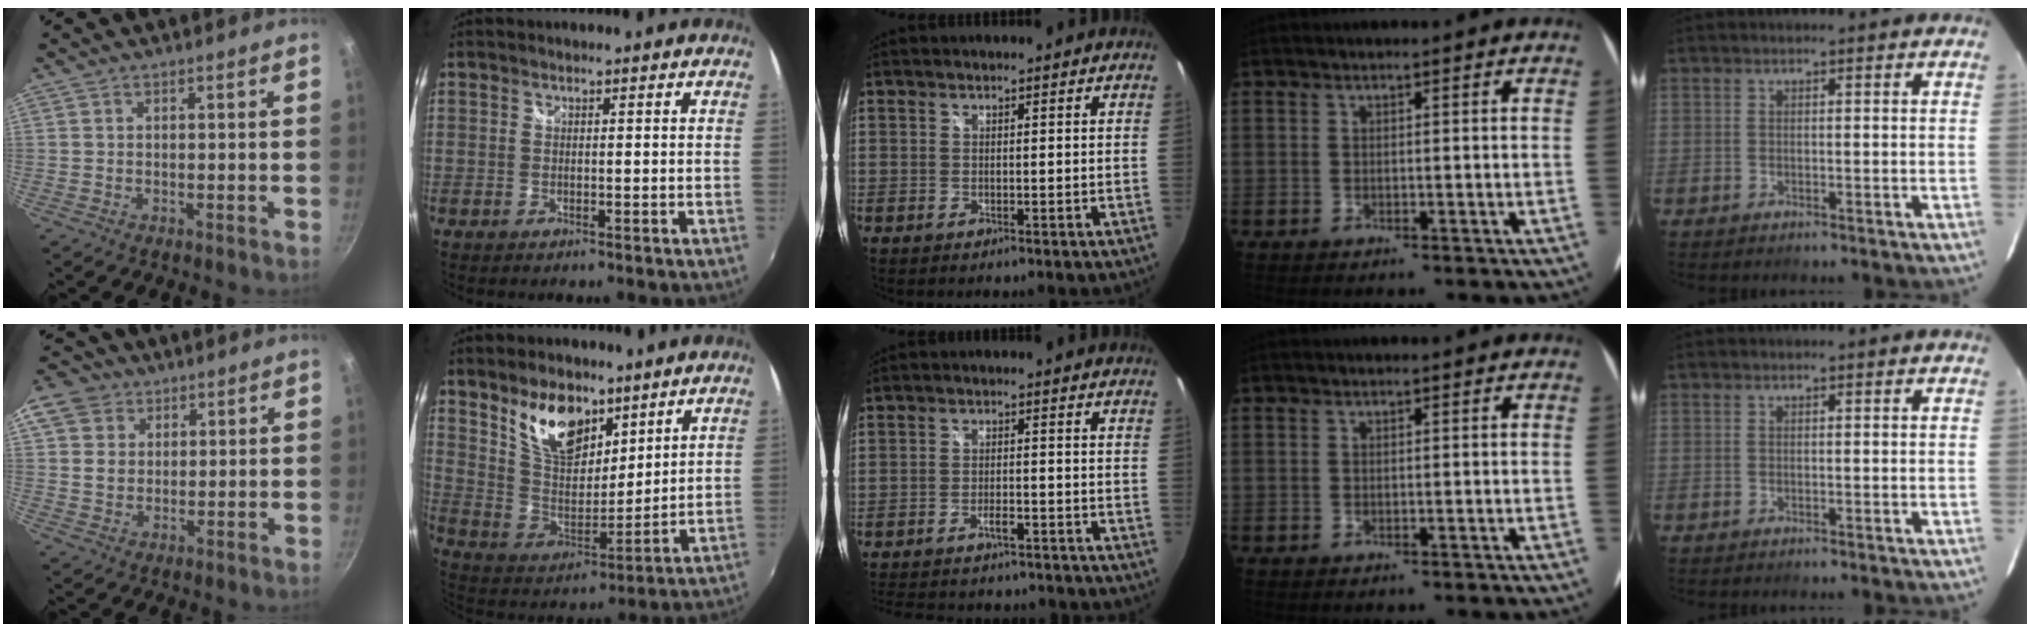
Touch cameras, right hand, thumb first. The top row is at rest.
{"thumb": {"total": 9.0, "force": [3.6, 7.4, 3.6], "torque": [-0.050, 0.001, 0.057]}, "index": {"total": 13.7, "force": [8.8, 7.2, 7.7], "torque": [-0.143, 0.000, 0.170]}, "middle": {"total": 14.4, "force": [-12.4, 4.9, 5.5], "torque": [-0.131, -0.002, -0.171]}}